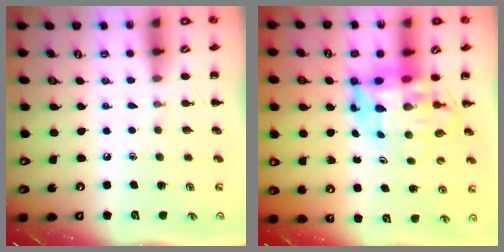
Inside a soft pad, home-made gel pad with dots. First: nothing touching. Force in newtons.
{"total": 8.0, "press": 7.5, "slide": 2.6}